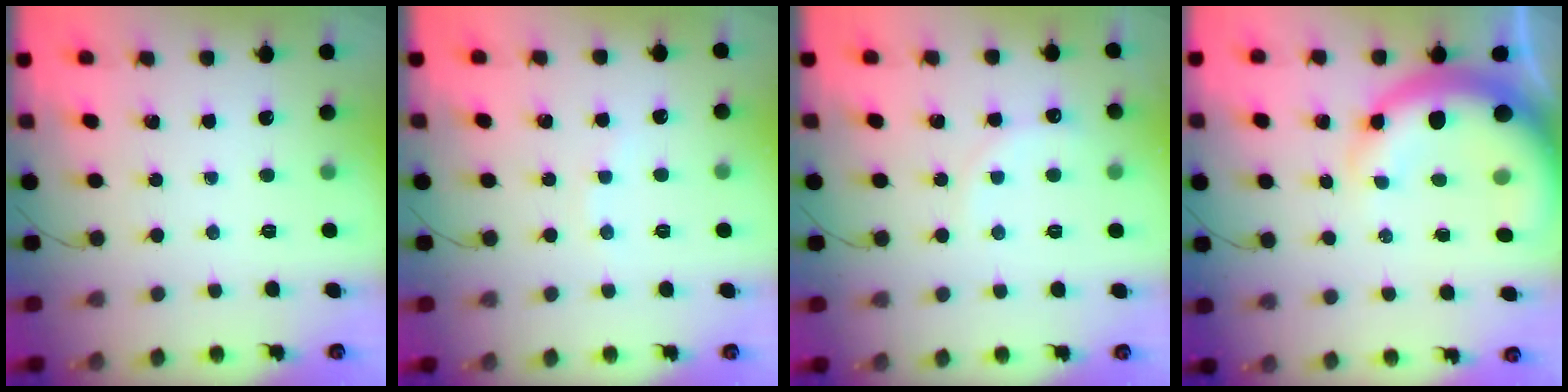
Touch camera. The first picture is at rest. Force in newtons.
{"total": 2.2, "press": 2.1, "slide": 0.7}
{"total": 6.7, "press": 6.6, "slide": 1.4}
{"total": 14.7, "press": 14.3, "slide": 3.4}